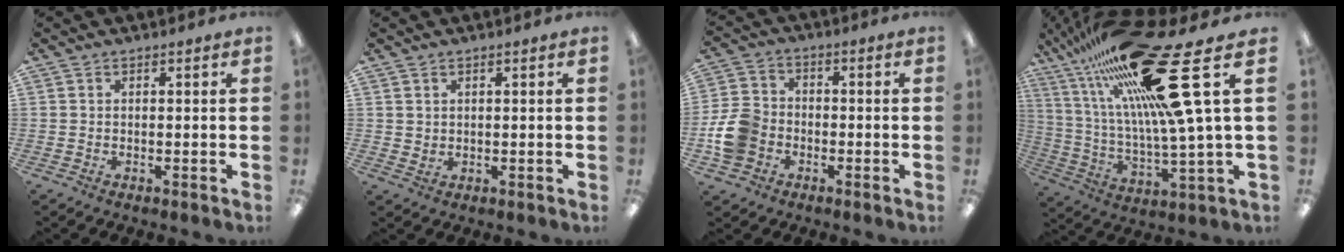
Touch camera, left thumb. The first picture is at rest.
{"total": 1.7, "force": [1.2, 1.3, 0.2], "torque": [0.002, -0.002, 0.020]}
{"total": 9.5, "force": [-2.7, 7.8, 4.7], "torque": [-0.110, 0.030, -0.048]}
{"total": 33.5, "force": [15.5, 9.1, 28.3], "torque": [-0.481, -0.092, 0.248]}